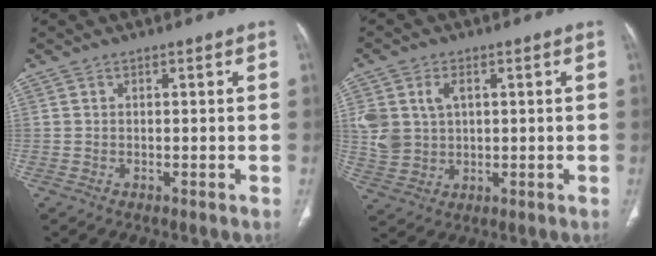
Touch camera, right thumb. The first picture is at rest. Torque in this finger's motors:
{"motor_torque": [0.09, -0.49, 0.32, 0.88, 0.00]}